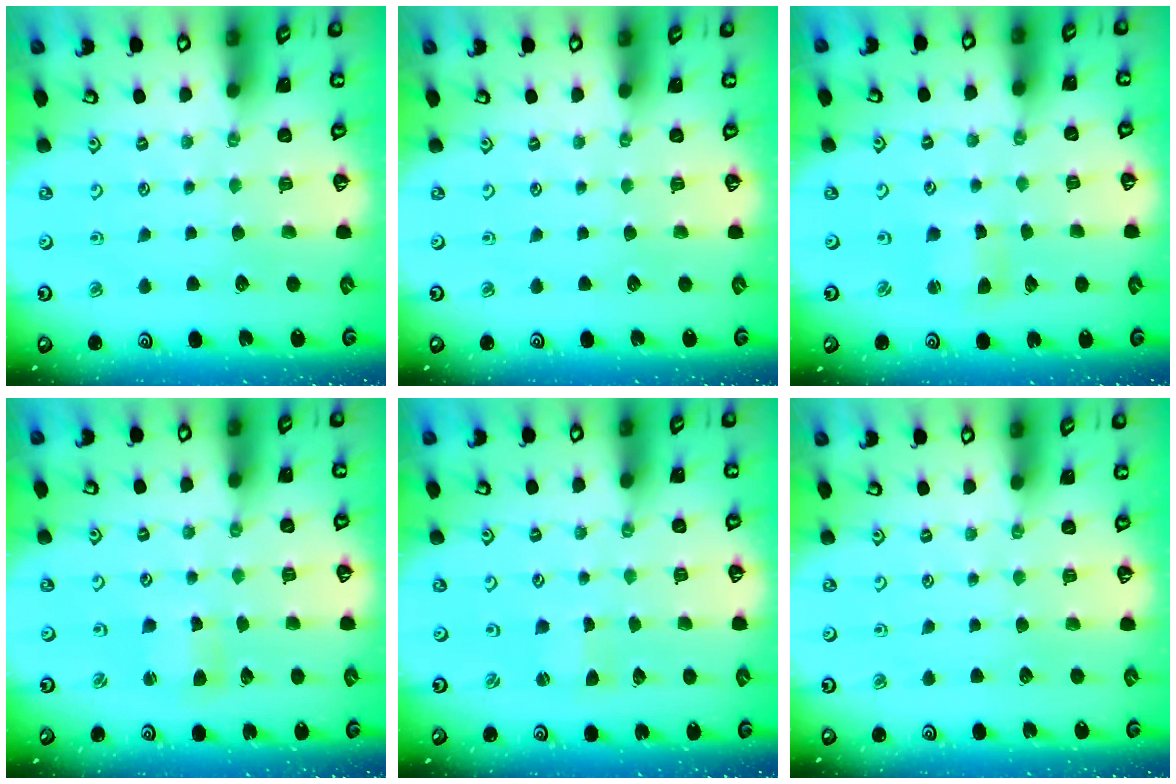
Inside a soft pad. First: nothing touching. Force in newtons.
{"total": 0.0}
{"total": 2.9, "press": 2.9, "slide": 0.3}
{"total": 2.4, "press": 2.4, "slide": 0.2}
{"total": 0.0}
{"total": 0.0}